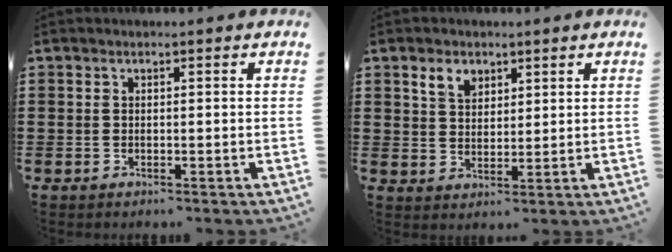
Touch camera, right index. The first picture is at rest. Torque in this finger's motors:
{"motor_torque": [0.03, -0.01, 0.07, 0.04]}